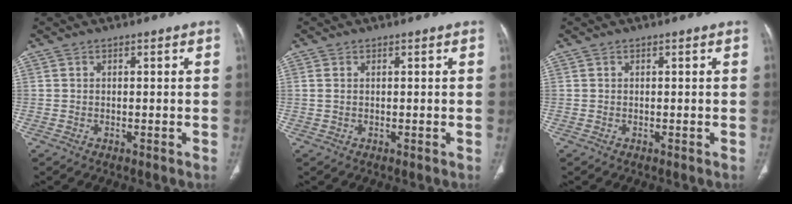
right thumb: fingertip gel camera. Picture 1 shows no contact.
{"total": 1.0, "force": [0.2, 0.5, 0.8], "torque": [-0.026, 0.008, 0.009]}
{"total": 0.0}